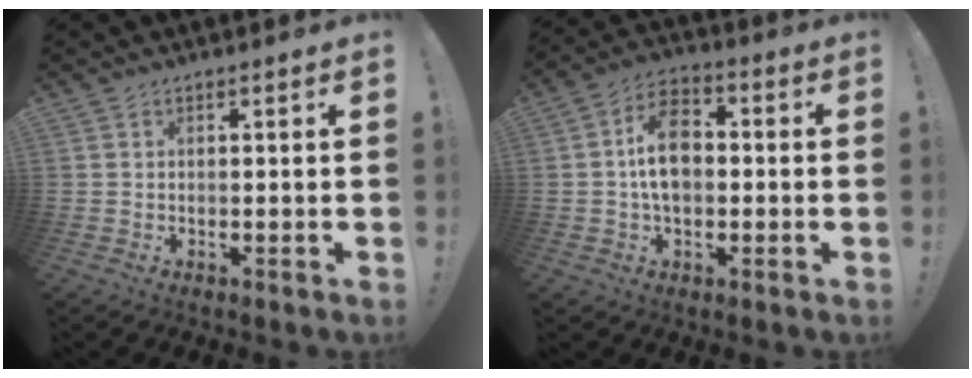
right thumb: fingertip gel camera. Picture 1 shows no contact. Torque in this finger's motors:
{"motor_torque": [2.15, 1.89, 1.48, -0.21, 0.50]}